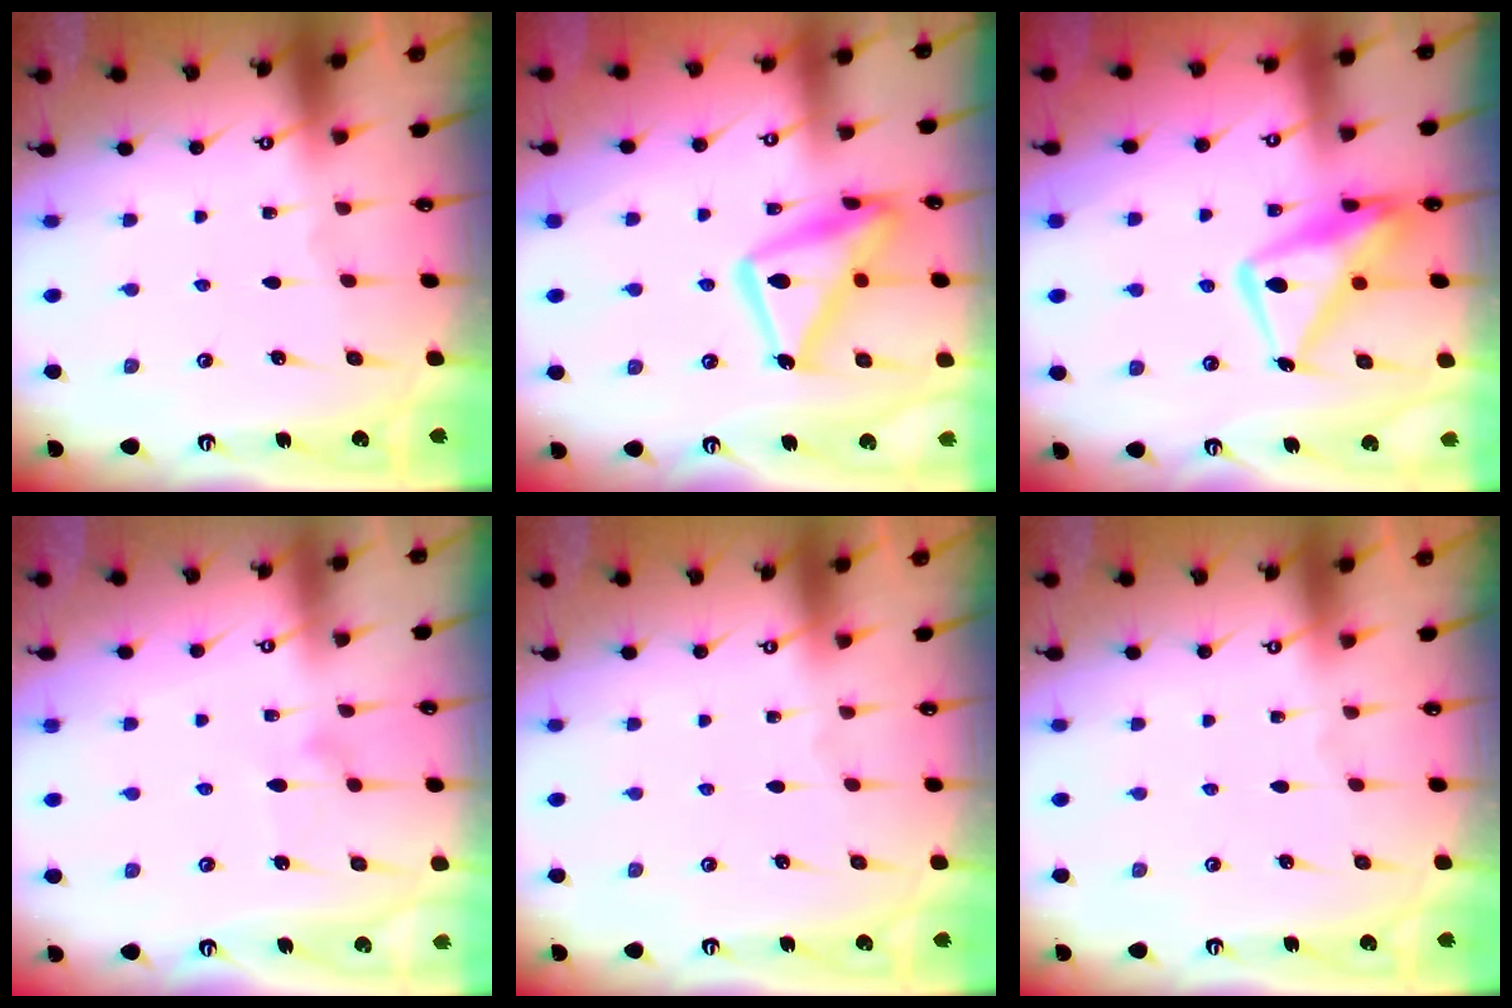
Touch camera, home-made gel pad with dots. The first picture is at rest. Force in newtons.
{"total": 17.0, "press": 17.0, "slide": 1.4}
{"total": 15.2, "press": 15.1, "slide": 1.4}
{"total": 7.7, "press": 7.6, "slide": 0.4}
{"total": 0.0}
{"total": 0.0}